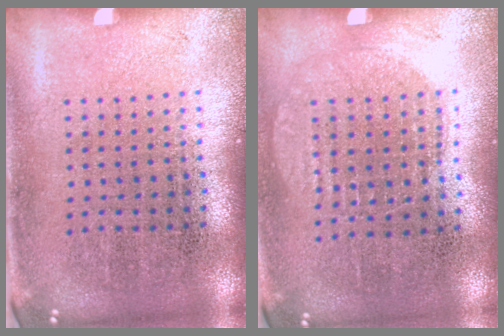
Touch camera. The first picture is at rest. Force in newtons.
{"total": 1.0, "press": 0.9, "slide": 0.3}